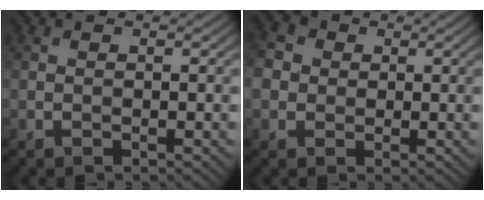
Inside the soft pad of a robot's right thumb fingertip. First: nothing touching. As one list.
[{"total": 4.3, "force": [0.4, 3.9, 1.8], "torque": [-0.065, 0.009, 0.000]}]